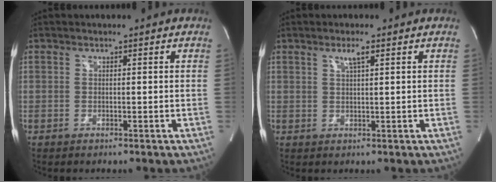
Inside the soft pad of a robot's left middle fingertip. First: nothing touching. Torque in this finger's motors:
{"motor_torque": [0.05, 0.03, -0.02, 0.01]}